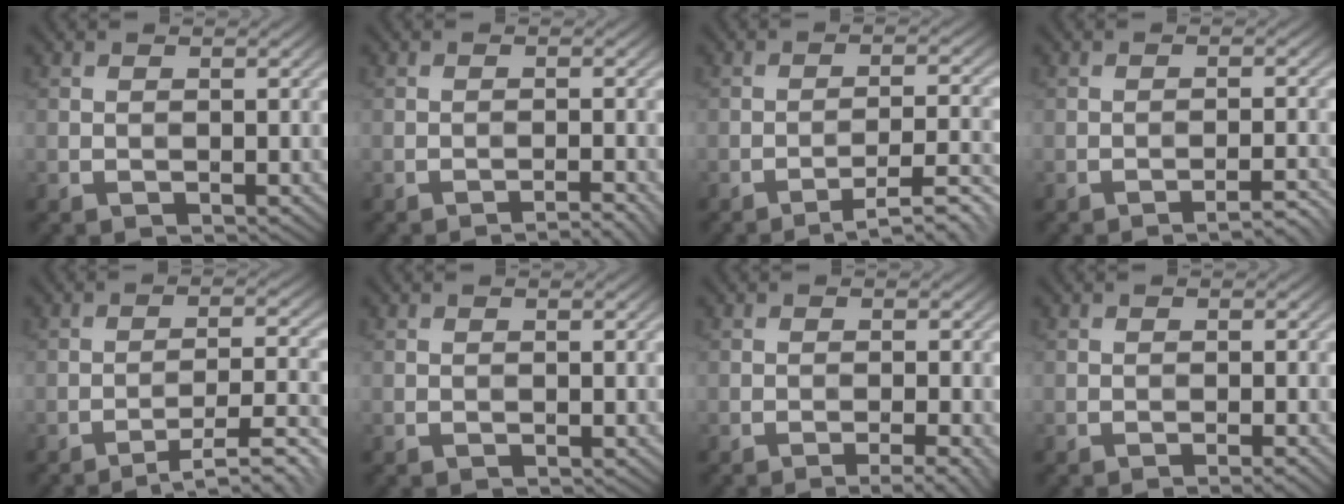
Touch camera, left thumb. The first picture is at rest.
{"total": 2.0, "force": [-1.5, 0.1, 1.3], "torque": [-0.014, 0.007, -0.030]}
{"total": 6.8, "force": [-4.9, 1.1, 4.6], "torque": [-0.080, 0.013, -0.070]}
{"total": 3.0, "force": [-2.4, 0.2, 1.8], "torque": [-0.025, 0.012, -0.042]}
{"total": 7.5, "force": [-5.5, 1.2, 4.9], "torque": [-0.088, 0.014, -0.079]}
{"total": 0.0}
{"total": 3.0, "force": [-1.7, 0.5, 2.4], "torque": [-0.031, 0.006, -0.029]}
{"total": 1.2, "force": [-0.7, 0.1, 1.0], "torque": [-0.012, 0.002, -0.015]}